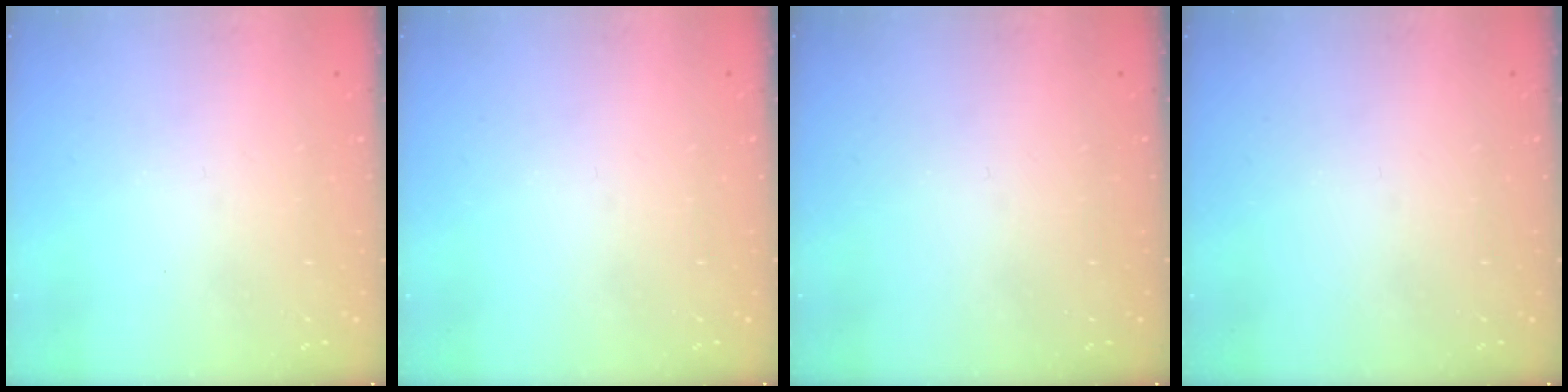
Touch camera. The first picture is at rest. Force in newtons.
{"total": 0.0}
{"total": 0.0}
{"total": 0.0}